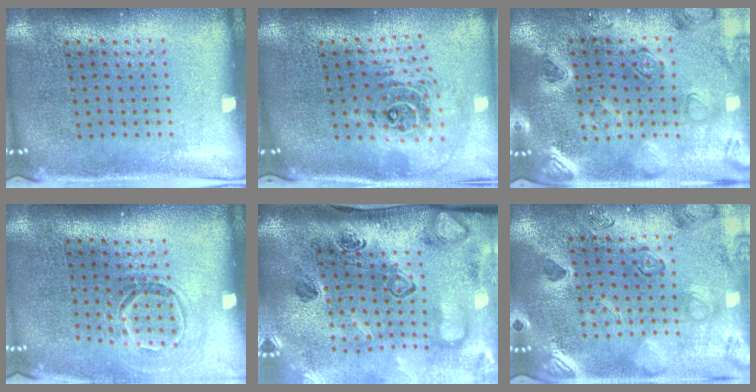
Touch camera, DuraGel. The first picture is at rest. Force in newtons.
{"total": 2.4, "press": 1.8, "slide": 1.6}
{"total": 2.1, "press": 2.1, "slide": 0.2}
{"total": 1.6, "press": 1.1, "slide": 1.2}
{"total": 4.0, "press": 2.8, "slide": 2.9}
{"total": 2.5, "press": 2.3, "slide": 0.8}